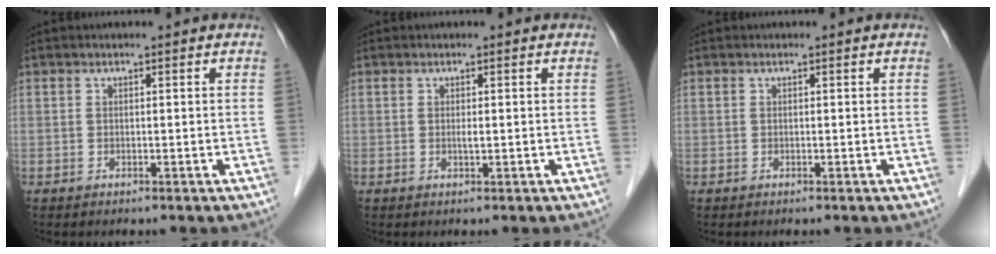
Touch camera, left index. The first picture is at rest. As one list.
[{"total": 0.6, "force": [-0.1, 0.1, 0.6], "torque": [-0.017, -0.004, -0.003]}, {"total": 0.0}]